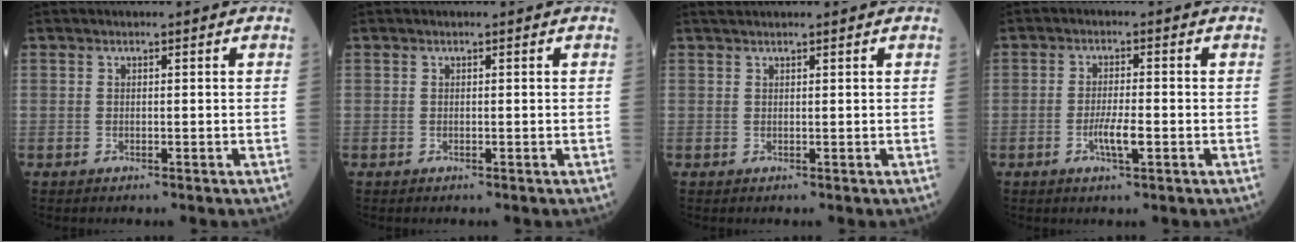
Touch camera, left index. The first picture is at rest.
{"total": 0.0}
{"total": 2.9, "force": [2.6, -0.1, 1.2], "torque": [-0.013, 0.026, 0.041]}
{"total": 3.7, "force": [-1.2, 0.5, 3.5], "torque": [-0.069, -0.002, -0.022]}